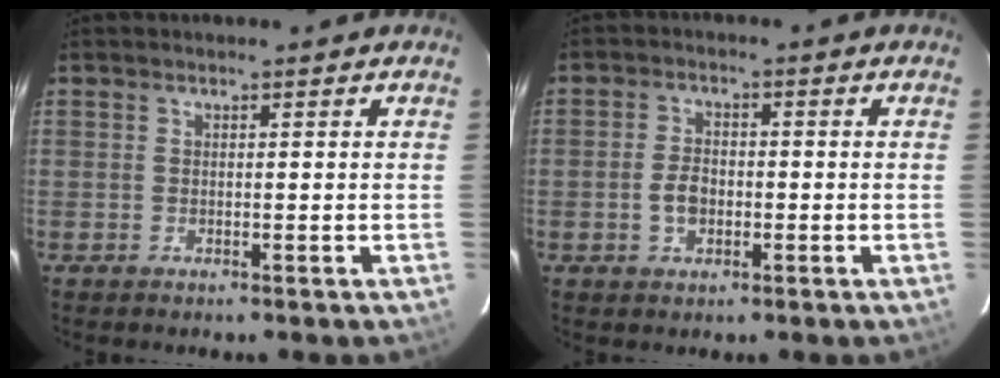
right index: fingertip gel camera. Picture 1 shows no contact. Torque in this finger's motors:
{"motor_torque": [0.98, -0.41, 0.52, 0.05]}